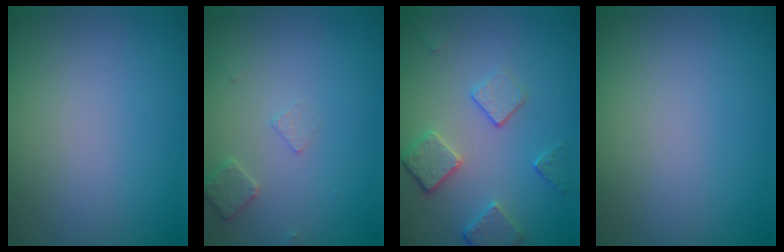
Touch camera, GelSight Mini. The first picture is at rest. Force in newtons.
{"total": 1.5, "press": 1.4, "slide": 0.3}
{"total": 3.7, "press": 2.9, "slide": 2.3}
{"total": 0.0}